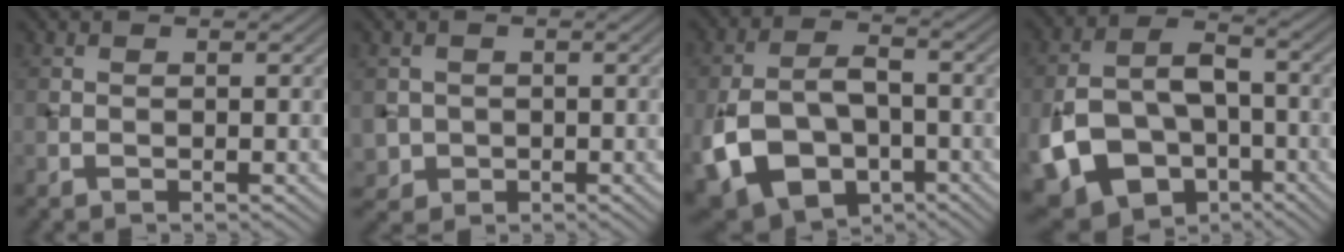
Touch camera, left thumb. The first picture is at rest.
{"total": 2.3, "force": [-0.1, 2.3, 0.3], "torque": [-0.015, -0.012, -0.002]}
{"total": 11.8, "force": [-4.8, 7.6, 7.6], "torque": [-0.166, -0.024, -0.086]}
{"total": 13.4, "force": [-5.5, 9.1, 8.2], "torque": [-0.181, -0.033, -0.096]}